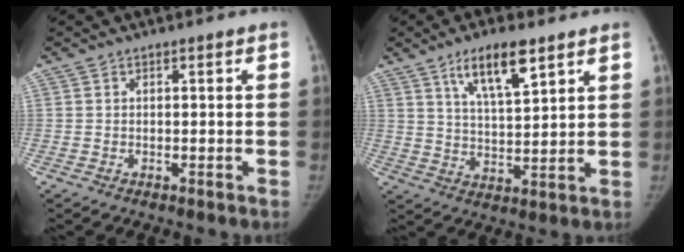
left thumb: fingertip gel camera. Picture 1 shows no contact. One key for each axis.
{"total": 10.4, "fx": 6.2, "fy": 3.1, "fz": 7.7, "tx": -0.122, "ty": -0.032, "tz": 0.114}